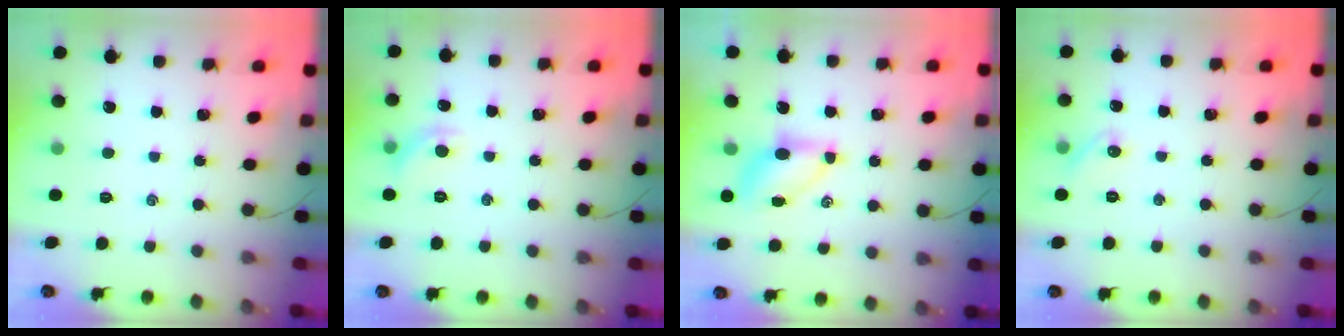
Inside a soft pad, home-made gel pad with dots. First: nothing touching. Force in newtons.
{"total": 6.0, "press": 5.8, "slide": 1.4}
{"total": 5.4, "press": 5.4, "slide": 0.7}
{"total": 4.9, "press": 4.7, "slide": 1.3}